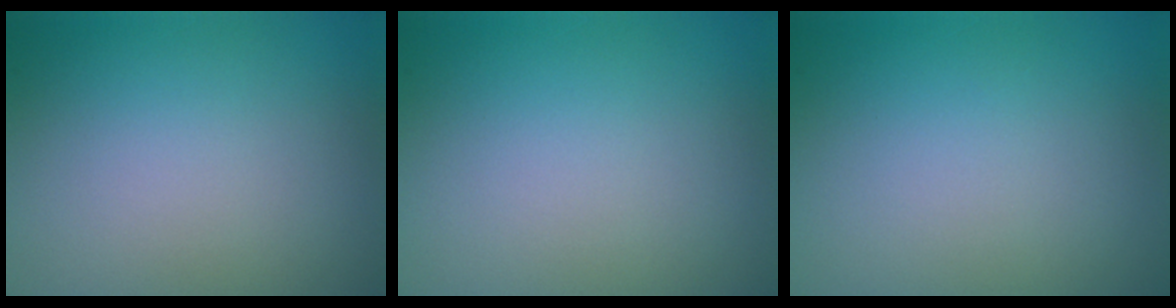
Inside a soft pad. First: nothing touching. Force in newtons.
{"total": 0.0}
{"total": 0.0}